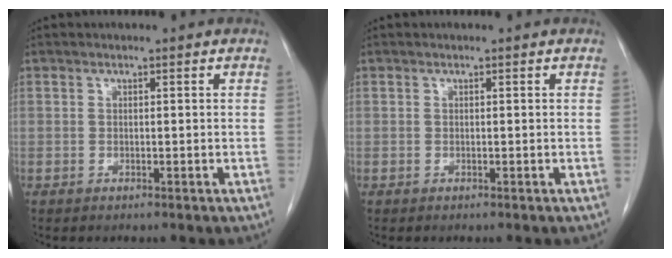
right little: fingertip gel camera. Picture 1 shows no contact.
{"total": 0.0}